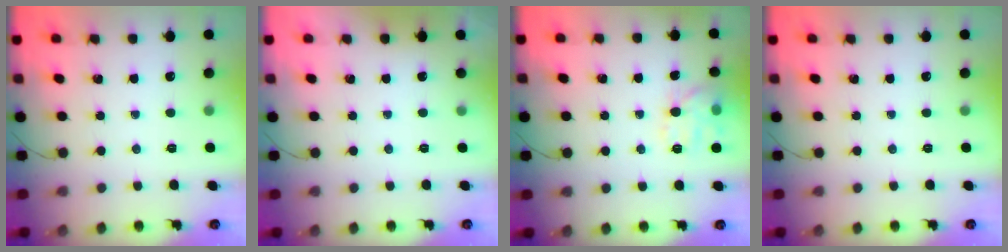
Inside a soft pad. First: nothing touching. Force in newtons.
{"total": 1.9, "press": 1.9, "slide": 0.3}
{"total": 11.9, "press": 11.9, "slide": 0.2}
{"total": 0.0}